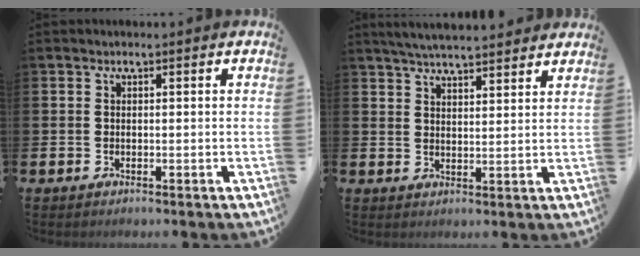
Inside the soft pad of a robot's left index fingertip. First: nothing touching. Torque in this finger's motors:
{"motor_torque": [0.47, -1.67, 0.46, 0.19]}